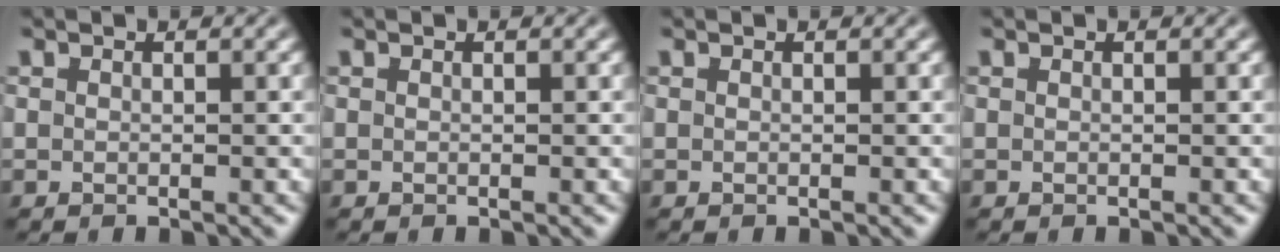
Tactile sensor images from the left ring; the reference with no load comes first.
{"total": 0.0}
{"total": 0.0}
{"total": 0.0}